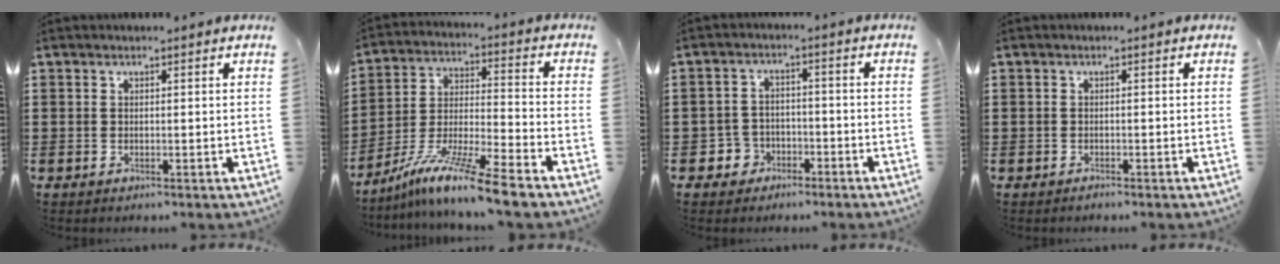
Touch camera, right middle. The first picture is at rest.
{"total": 11.1, "force": [-9.1, -0.5, 6.2], "torque": [-0.120, 0.002, -0.182]}
{"total": 3.5, "force": [-2.4, 2.6, 0.4], "torque": [-0.025, 0.004, -0.053]}
{"total": 0.6, "force": [-0.6, 0.1, 0.1], "torque": [-0.002, -0.001, -0.013]}